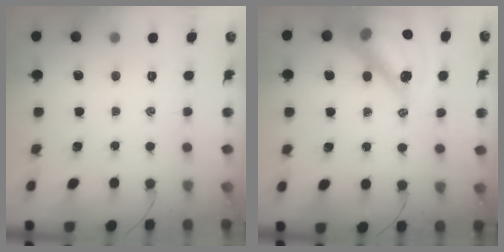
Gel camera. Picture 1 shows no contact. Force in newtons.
{"total": 20.1, "press": 19.8, "slide": 3.2}